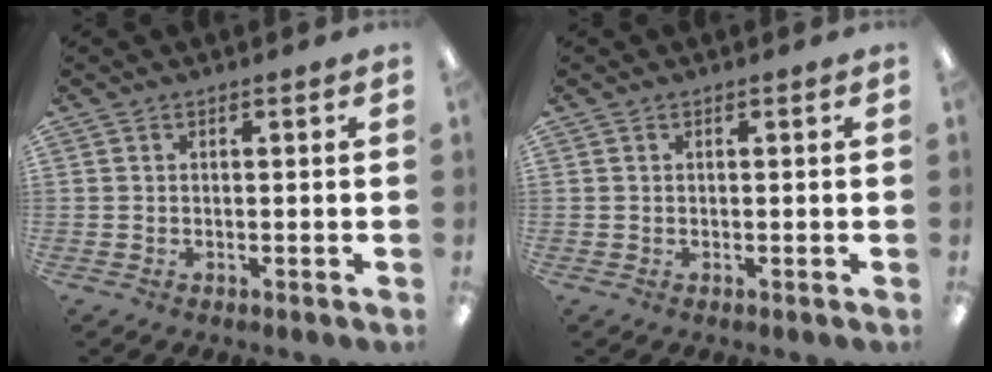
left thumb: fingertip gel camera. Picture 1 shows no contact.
{"total": 0.0}